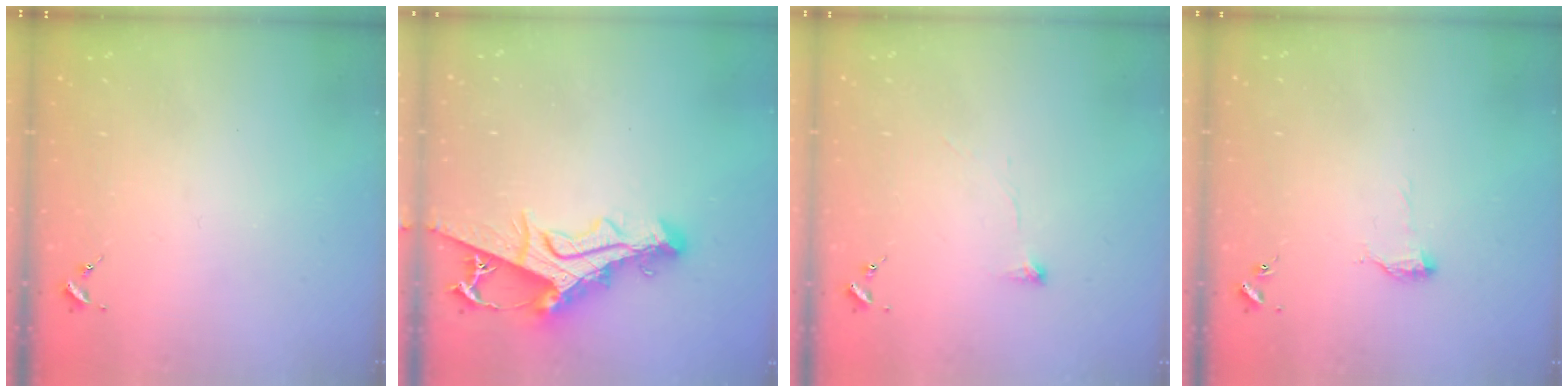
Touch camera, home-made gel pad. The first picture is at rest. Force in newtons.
{"total": 13.1, "press": 13.1, "slide": 1.2}
{"total": 6.5, "press": 6.4, "slide": 0.9}
{"total": 6.9, "press": 6.9, "slide": 0.6}